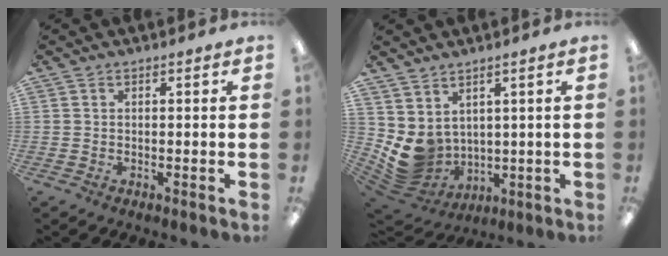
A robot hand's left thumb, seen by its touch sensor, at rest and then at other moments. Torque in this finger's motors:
{"motor_torque": [1.42, 1.51, 1.27, -0.85, 0.07]}